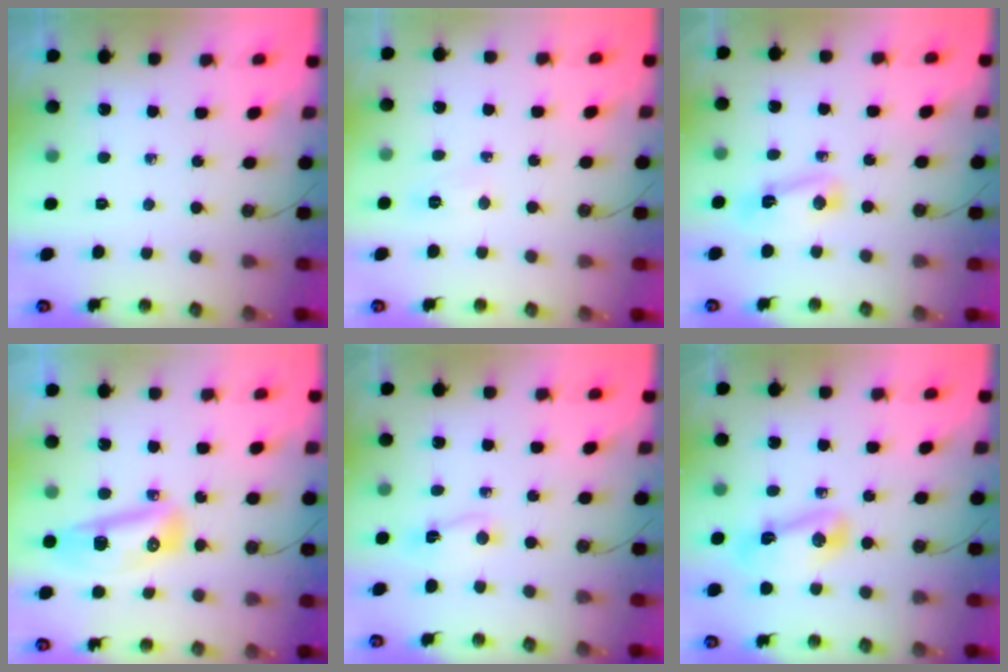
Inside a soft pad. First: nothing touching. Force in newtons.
{"total": 5.1, "press": 5.0, "slide": 0.6}
{"total": 4.4, "press": 4.4, "slide": 0.3}
{"total": 10.5, "press": 10.3, "slide": 2.0}
{"total": 2.0, "press": 1.6, "slide": 1.2}
{"total": 6.9, "press": 6.9, "slide": 0.4}